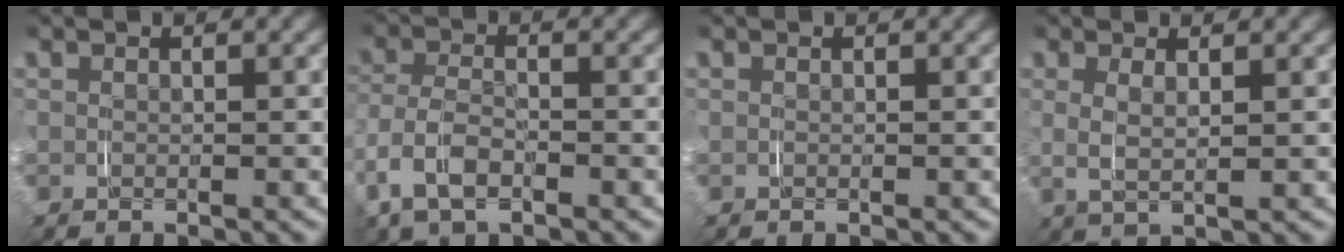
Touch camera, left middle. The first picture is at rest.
{"total": 4.2, "force": [-1.6, 2.6, 2.8], "torque": [-0.079, -0.010, -0.025]}
{"total": 0.0}
{"total": 2.8, "force": [0.8, 1.2, 2.4], "torque": [-0.057, -0.005, 0.021]}